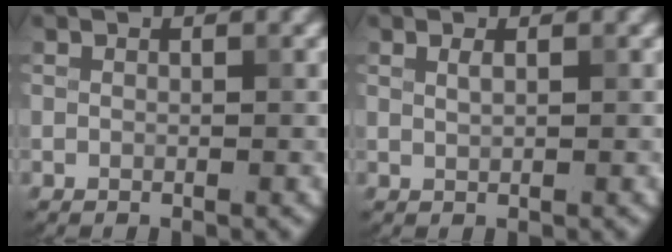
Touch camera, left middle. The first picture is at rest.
{"total": 0.7, "force": [0.4, 0.2, 0.5], "torque": [-0.010, 0.001, 0.008]}